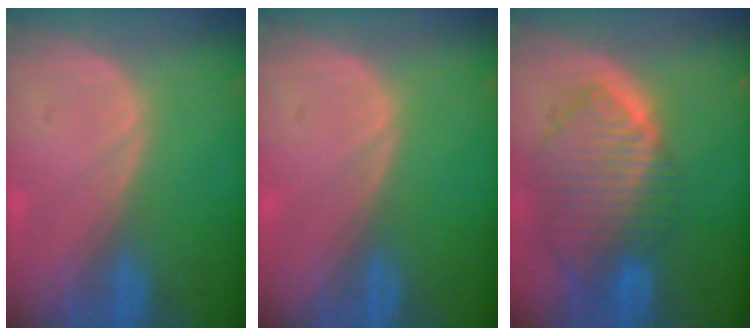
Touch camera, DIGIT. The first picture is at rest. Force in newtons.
{"total": 0.0}
{"total": 10.0, "press": 8.6, "slide": 5.1}